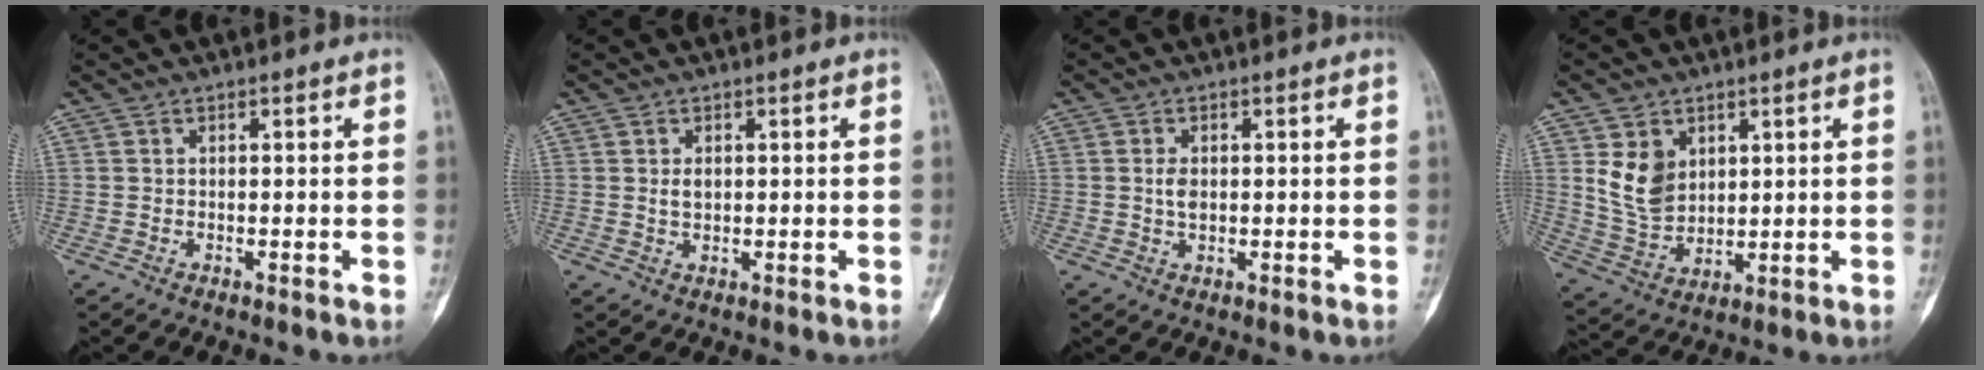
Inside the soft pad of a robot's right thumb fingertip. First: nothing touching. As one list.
[{"total": 1.8, "force": [0.4, 1.2, 1.3], "torque": [-0.019, -0.002, 0.010]}, {"total": 2.3, "force": [0.1, 1.4, 1.9], "torque": [-0.032, -0.001, 0.003]}, {"total": 9.1, "force": [3.3, 6.7, 5.3], "torque": [-0.078, -0.020, 0.082]}]